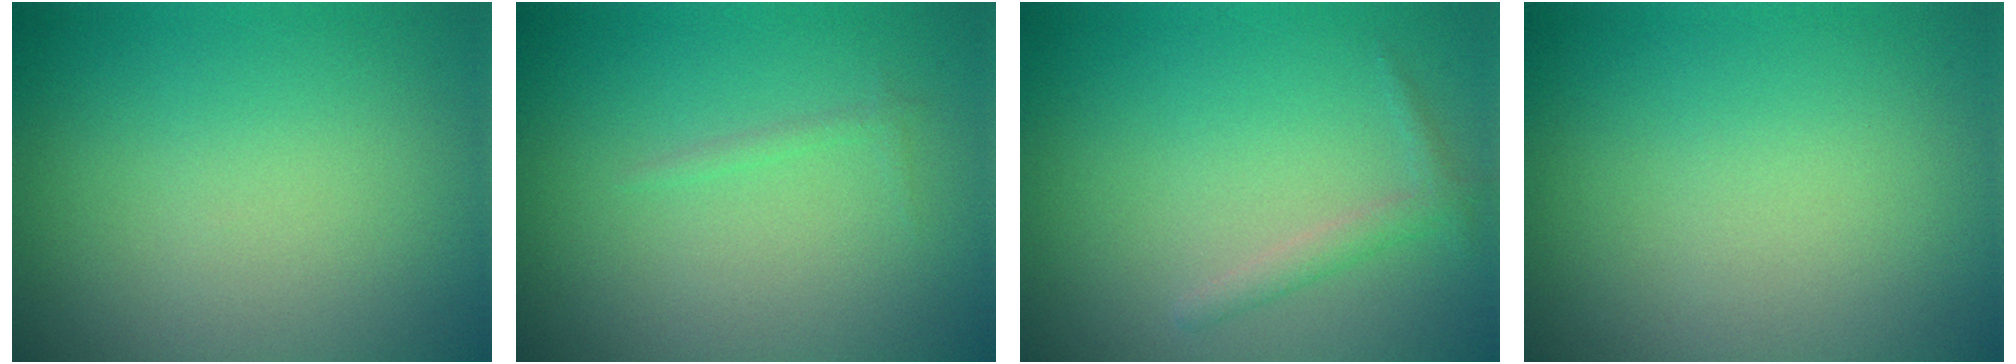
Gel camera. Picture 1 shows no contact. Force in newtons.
{"total": 0.5, "press": 0.5, "slide": 0.1}
{"total": 1.3, "press": 1.3, "slide": 0.0}
{"total": 0.0}